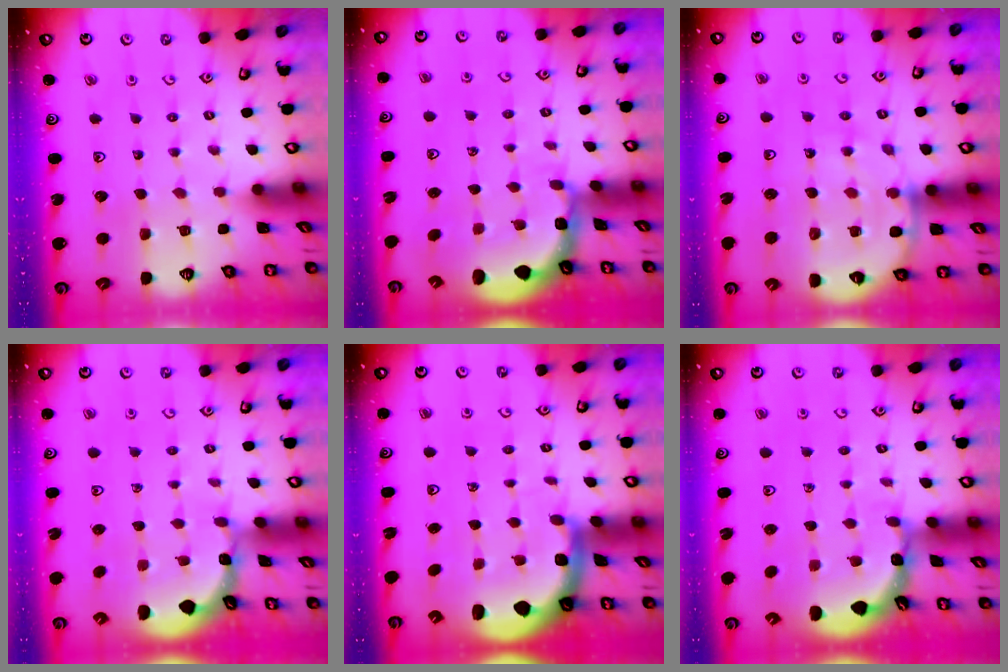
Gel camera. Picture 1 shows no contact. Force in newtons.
{"total": 1.7, "press": 1.5, "slide": 0.7}
{"total": 10.8, "press": 10.4, "slide": 3.0}
{"total": 1.2, "press": 1.2, "slide": 0.2}
{"total": 2.3, "press": 2.3, "slide": 0.5}
{"total": 1.9, "press": 1.9, "slide": 0.0}